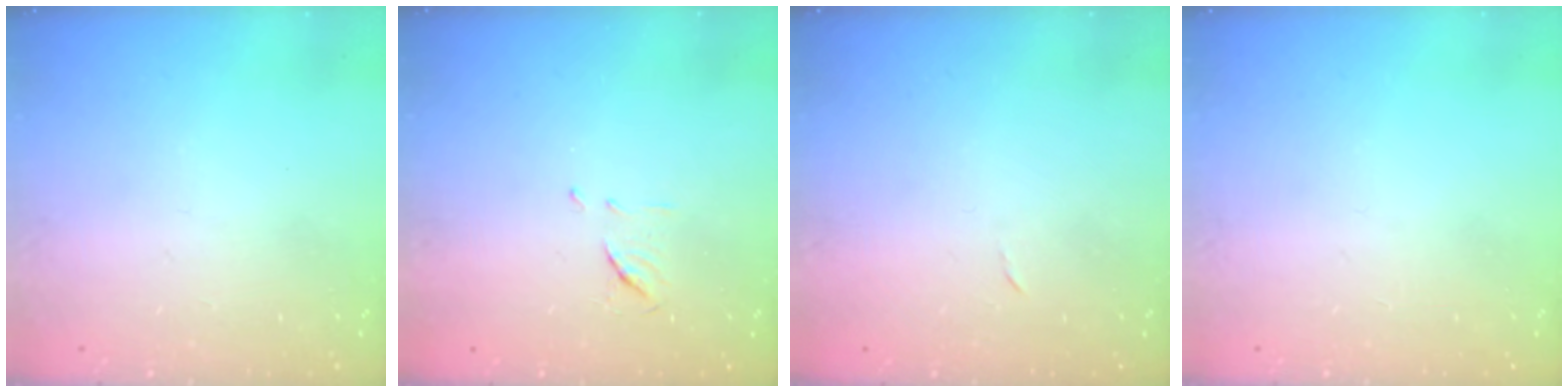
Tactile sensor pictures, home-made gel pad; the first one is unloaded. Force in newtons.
{"total": 6.4, "press": 6.4, "slide": 0.4}
{"total": 2.3, "press": 2.3, "slide": 0.4}
{"total": 0.0}